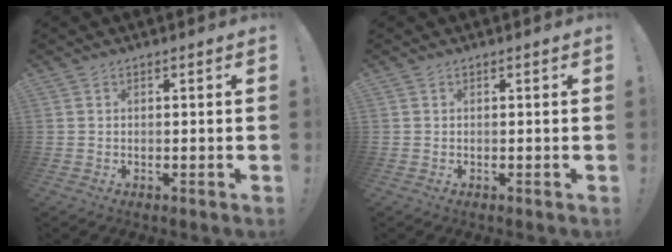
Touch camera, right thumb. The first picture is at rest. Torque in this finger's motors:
{"motor_torque": [0.00, 0.00, 0.00, 0.00, 0.00]}